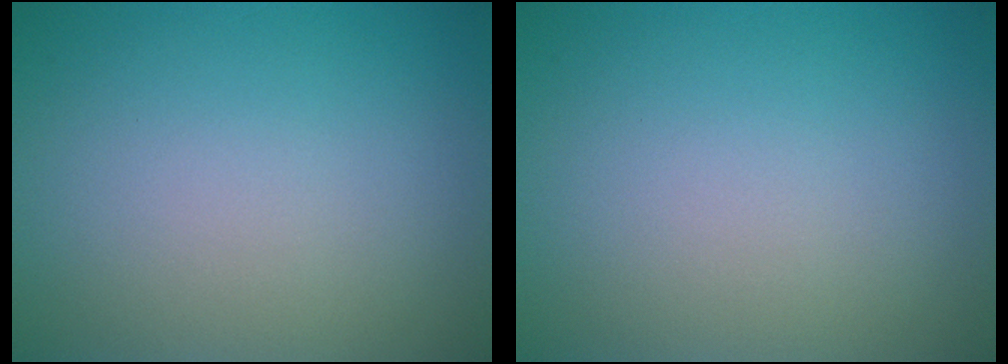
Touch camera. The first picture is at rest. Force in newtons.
{"total": 0.0}